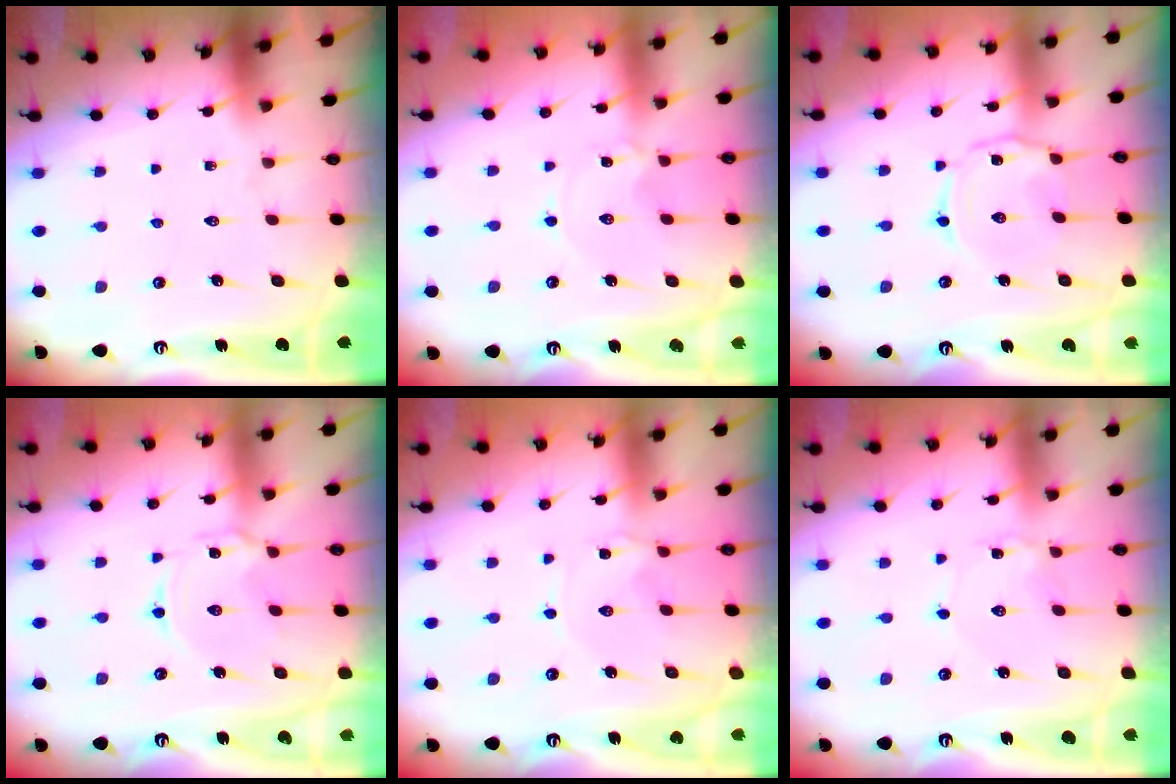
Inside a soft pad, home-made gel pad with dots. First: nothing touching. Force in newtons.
{"total": 1.5, "press": 1.5, "slide": 0.2}
{"total": 2.6, "press": 2.6, "slide": 0.4}
{"total": 2.4, "press": 2.4, "slide": 0.3}
{"total": 1.3, "press": 1.3, "slide": 0.3}
{"total": 0.9, "press": 0.9, "slide": 0.1}